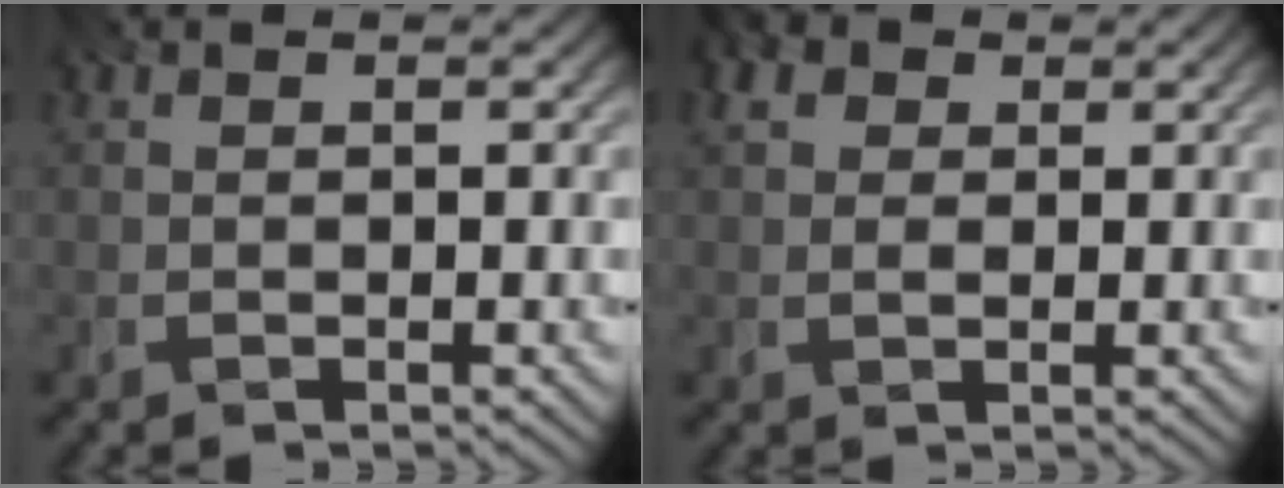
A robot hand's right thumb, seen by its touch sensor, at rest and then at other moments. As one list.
[{"total": 3.2, "force": [0.8, 2.5, 1.9], "torque": [-0.043, 0.002, 0.010]}]